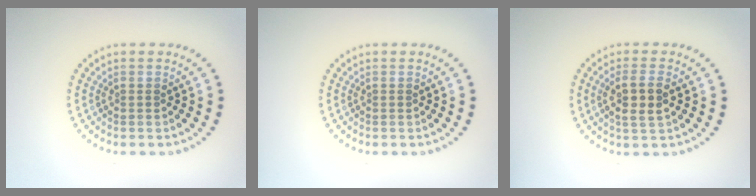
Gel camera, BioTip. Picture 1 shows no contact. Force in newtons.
{"total": 0.0}
{"total": 2.9, "press": 2.7, "slide": 1.0}